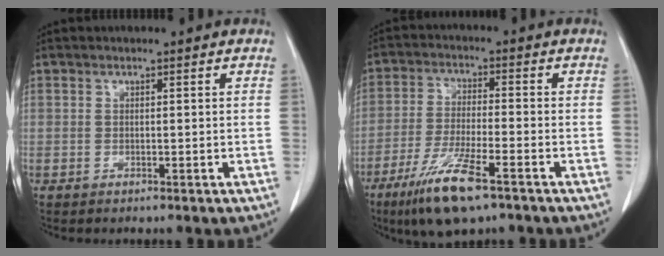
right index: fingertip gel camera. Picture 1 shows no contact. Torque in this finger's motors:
{"motor_torque": [0.97, -0.71, 0.37, 0.13]}